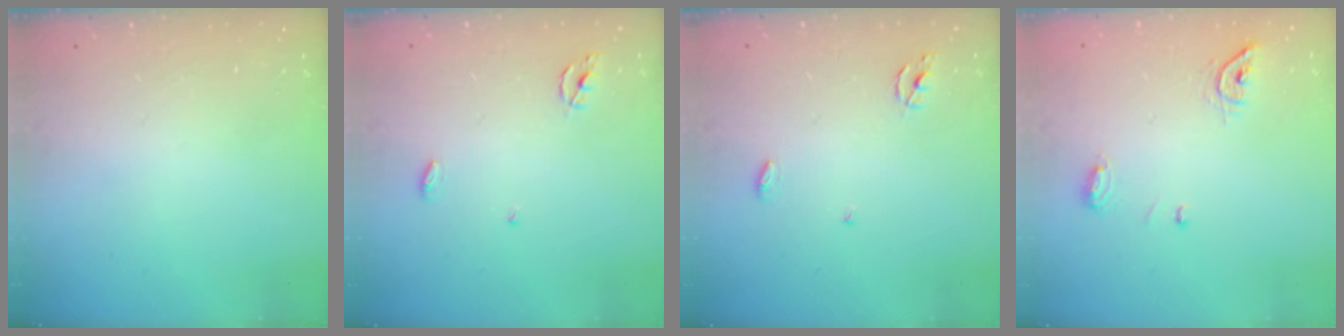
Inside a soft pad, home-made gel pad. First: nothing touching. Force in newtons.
{"total": 3.1, "press": 3.1, "slide": 0.2}
{"total": 3.1, "press": 3.1, "slide": 0.2}
{"total": 8.5, "press": 7.0, "slide": 4.8}